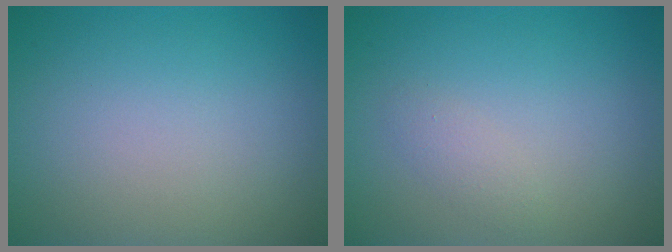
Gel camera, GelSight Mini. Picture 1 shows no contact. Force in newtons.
{"total": 1.1, "press": 1.1, "slide": 0.1}